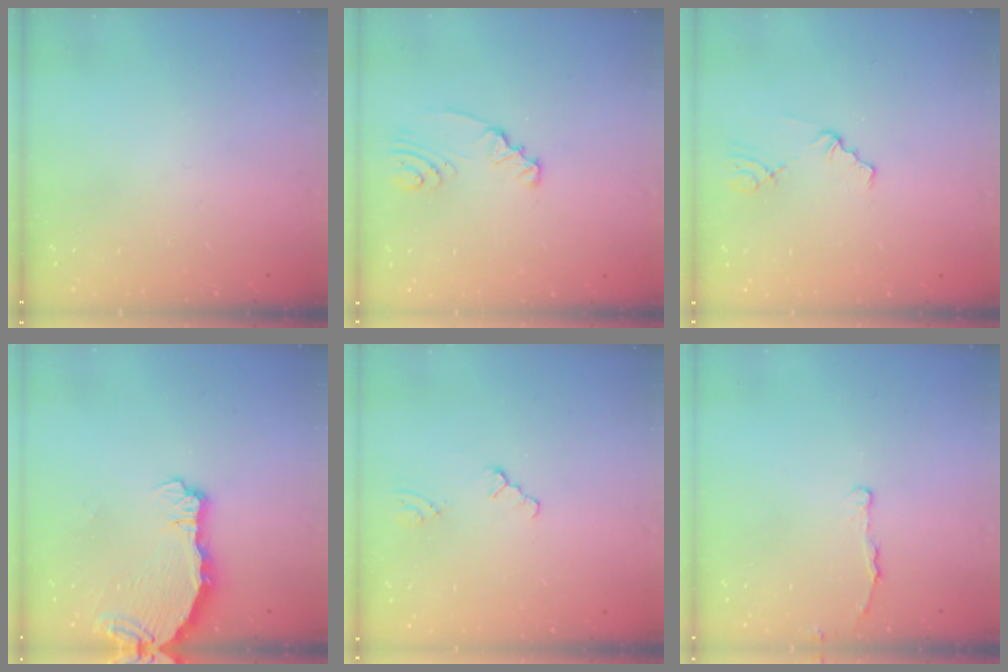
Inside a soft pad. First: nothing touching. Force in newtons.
{"total": 2.4, "press": 2.4, "slide": 0.3}
{"total": 1.1, "press": 1.1, "slide": 0.2}
{"total": 6.7, "press": 5.9, "slide": 3.3}
{"total": 0.5, "press": 0.5, "slide": 0.2}
{"total": 2.8, "press": 2.7, "slide": 0.5}